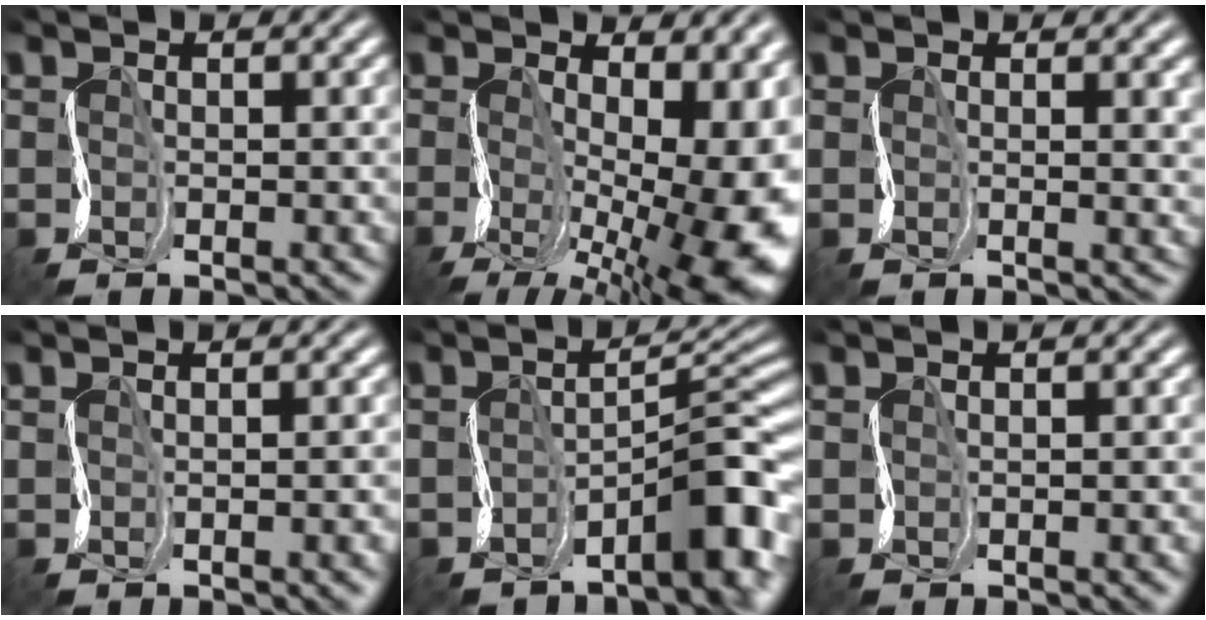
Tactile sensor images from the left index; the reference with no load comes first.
{"total": 16.3, "force": [-3.0, 8.6, 13.6], "torque": [-0.189, -0.021, -0.018]}
{"total": 3.0, "force": [0.7, 1.5, 2.5], "torque": [-0.008, 0.006, 0.011]}
{"total": 4.1, "force": [-0.1, 2.0, 3.6], "torque": [-0.018, 0.012, 0.001]}
{"total": 5.8, "force": [-3.2, 1.6, 4.5], "torque": [-0.048, 0.018, -0.056]}
{"total": 1.4, "force": [0.2, 0.7, 1.2], "torque": [0.001, 0.006, 0.003]}